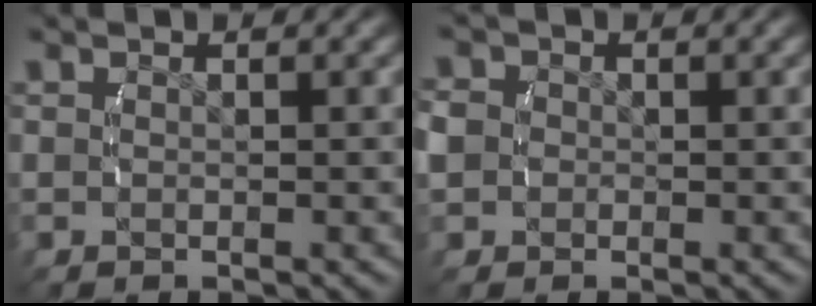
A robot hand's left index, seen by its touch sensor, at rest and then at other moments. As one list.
[{"total": 2.8, "force": [-0.3, 2.6, 1.0], "torque": [-0.037, -0.011, -0.003]}]